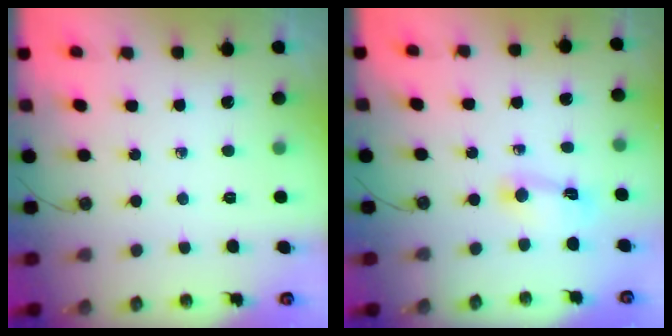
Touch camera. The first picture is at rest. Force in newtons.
{"total": 3.0, "press": 3.0, "slide": 0.3}